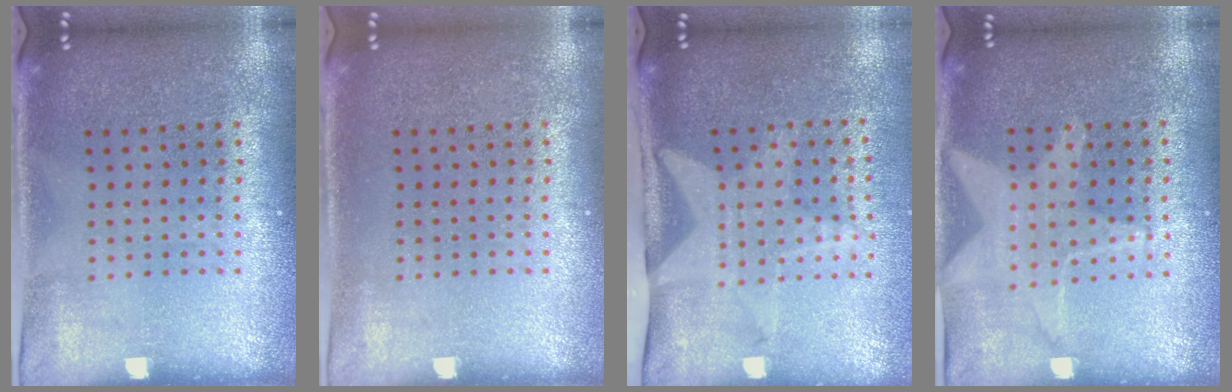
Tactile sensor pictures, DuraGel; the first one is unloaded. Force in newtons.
{"total": 0.0}
{"total": 2.1, "press": 1.5, "slide": 1.4}
{"total": 1.1, "press": 1.1, "slide": 0.1}